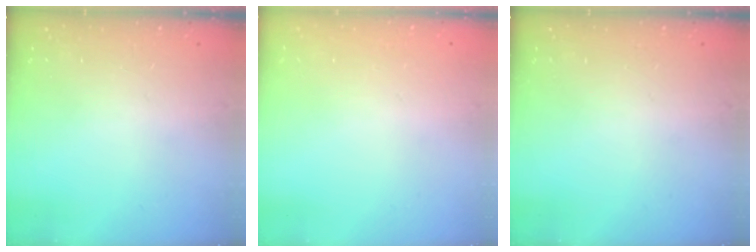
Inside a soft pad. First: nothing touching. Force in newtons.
{"total": 0.0}
{"total": 0.0}